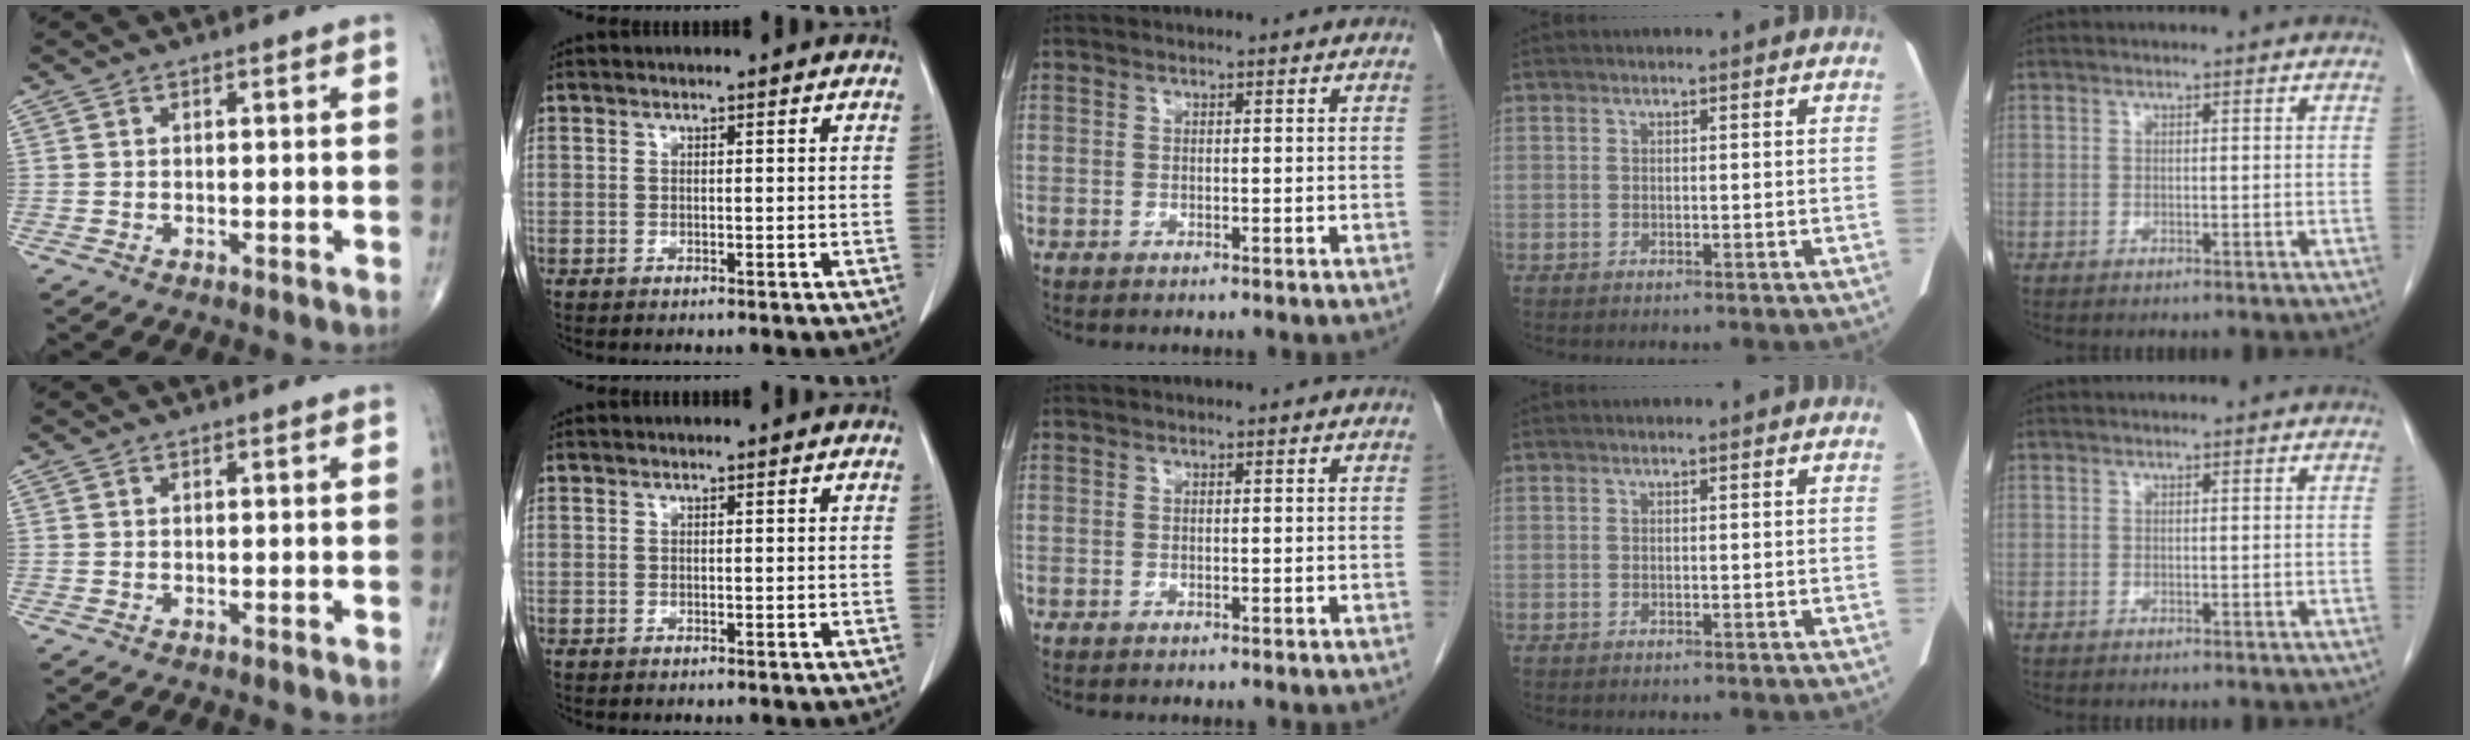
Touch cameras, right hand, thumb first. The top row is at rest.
{}